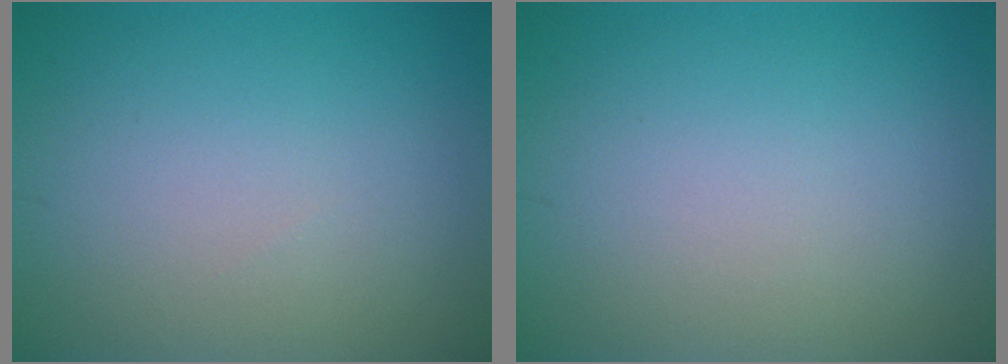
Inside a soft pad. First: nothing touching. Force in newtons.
{"total": 0.0}